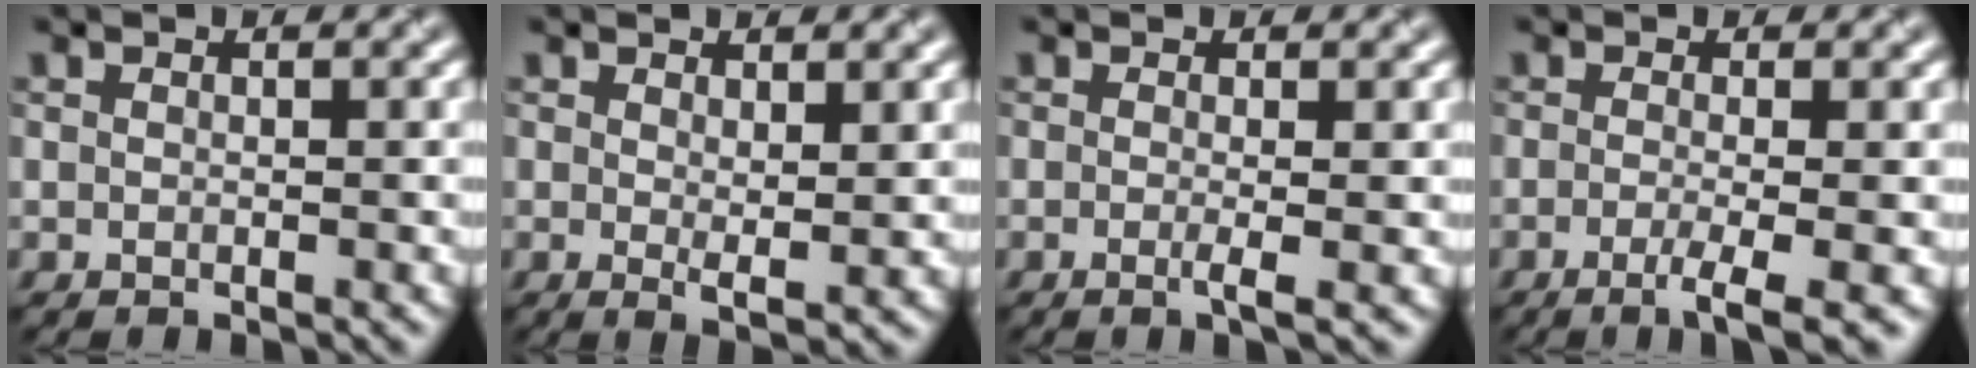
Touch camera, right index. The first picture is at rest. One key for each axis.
{"total": 2.0, "fx": 0.8, "fy": 0.5, "fz": 1.7, "tx": -0.028, "ty": -0.011, "tz": 0.016}
{"total": 1.9, "fx": -0.3, "fy": 0.4, "fz": 1.9, "tx": -0.030, "ty": -0.007, "tz": -0.008}
{"total": 3.7, "fx": -1.3, "fy": 0.8, "fz": 3.3, "tx": -0.052, "ty": -0.008, "tz": -0.026}